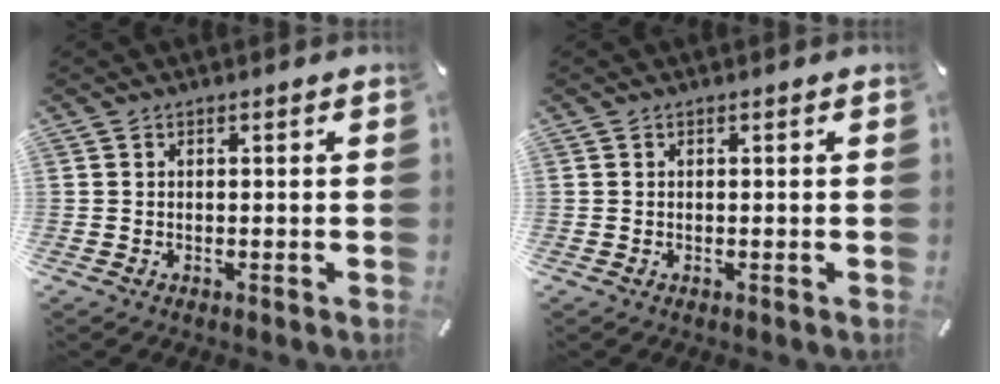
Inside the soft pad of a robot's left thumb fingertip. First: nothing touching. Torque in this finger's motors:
{"motor_torque": [0.14, 0.17, -0.01, 0.00, 0.01]}